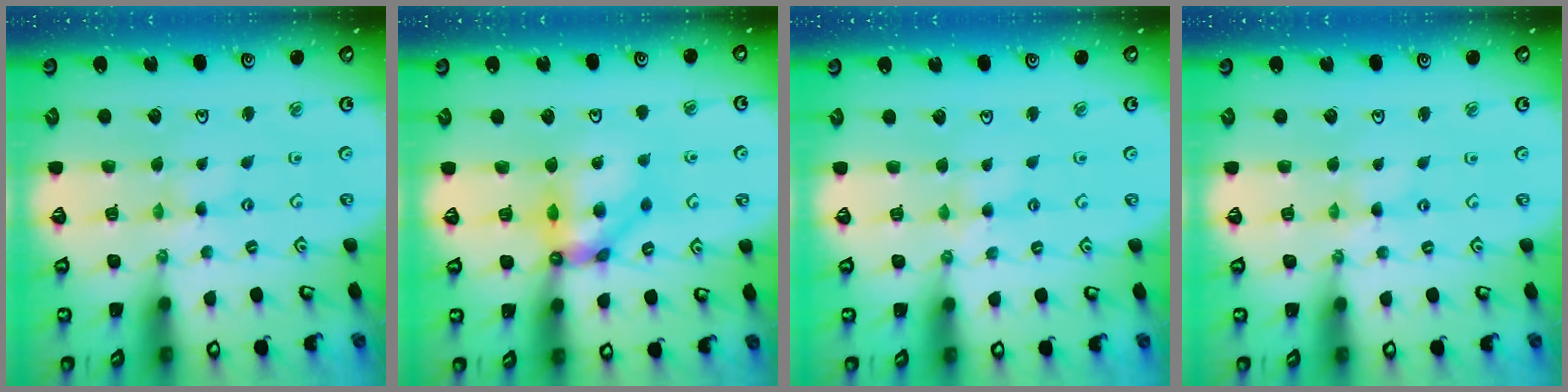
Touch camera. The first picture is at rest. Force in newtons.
{"total": 10.3, "press": 10.3, "slide": 1.0}
{"total": 2.8, "press": 2.8, "slide": 0.4}
{"total": 0.0}